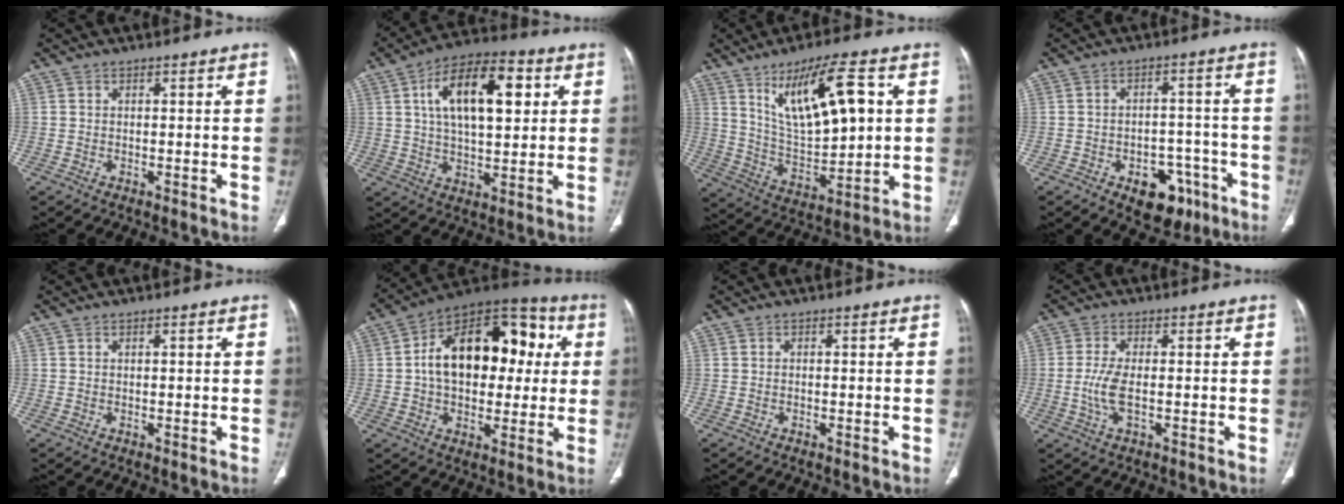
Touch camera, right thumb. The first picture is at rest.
{"total": 16.5, "force": [4.9, 7.8, 13.7], "torque": [-0.207, 0.003, 0.078]}
{"total": 16.2, "force": [5.8, 5.3, 14.1], "torque": [-0.231, -0.024, 0.117]}
{"total": 10.2, "force": [-5.6, 6.4, 5.6], "torque": [-0.040, 0.043, -0.067]}
{"total": 0.0}
{"total": 22.4, "force": [3.0, 14.0, 17.2], "torque": [-0.225, 0.031, 0.039]}
{"total": 0.0}
{"total": 5.0, "force": [-0.6, 1.9, 4.6], "torque": [-0.111, -0.002, -0.013]}